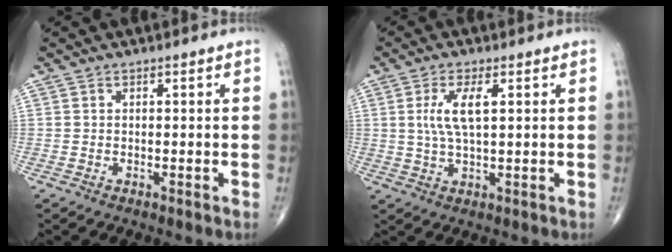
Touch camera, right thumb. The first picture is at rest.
{"total": 6.1, "force": [1.4, 2.0, 5.6], "torque": [-0.122, -0.003, 0.031]}